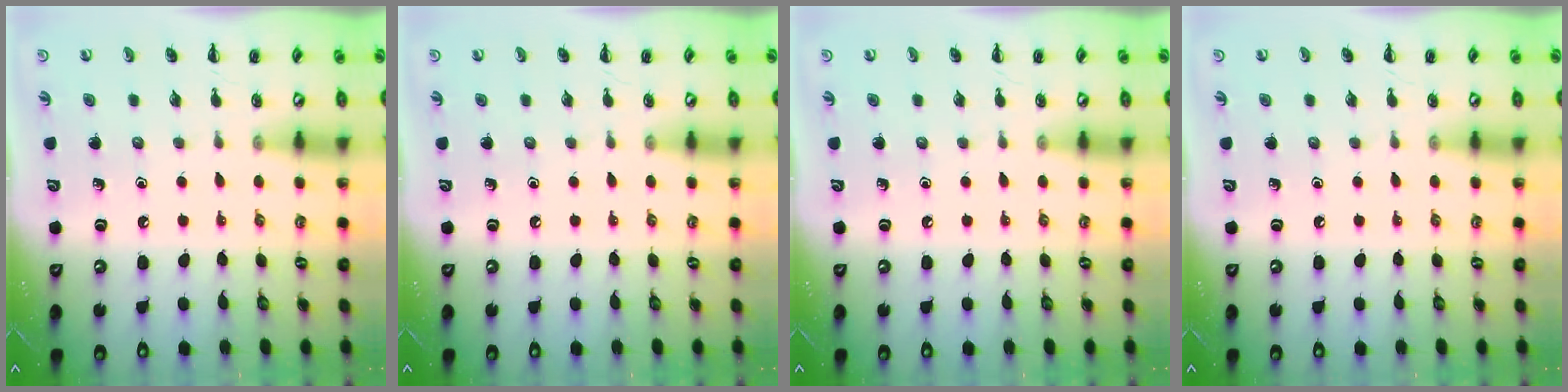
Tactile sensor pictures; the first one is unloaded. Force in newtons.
{"total": 0.0}
{"total": 0.0}
{"total": 0.0}